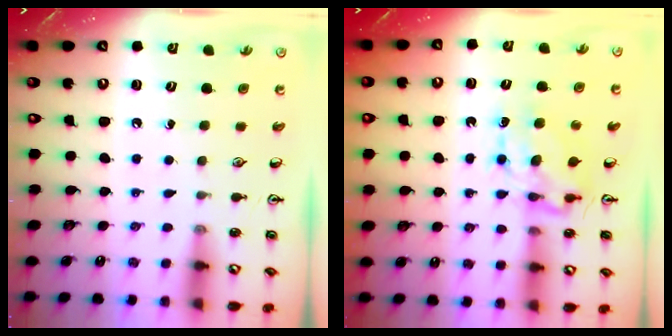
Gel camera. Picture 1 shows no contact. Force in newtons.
{"total": 6.9, "press": 6.9, "slide": 0.6}